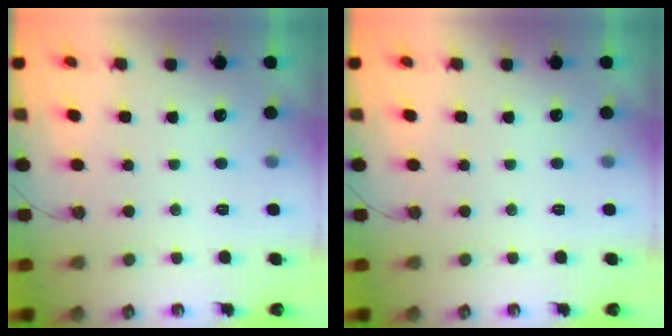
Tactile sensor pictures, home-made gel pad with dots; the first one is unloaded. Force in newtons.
{"total": 0.0}